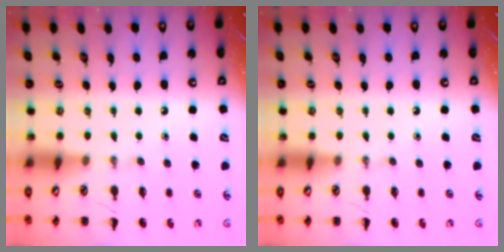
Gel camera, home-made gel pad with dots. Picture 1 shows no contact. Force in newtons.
{"total": 0.0}